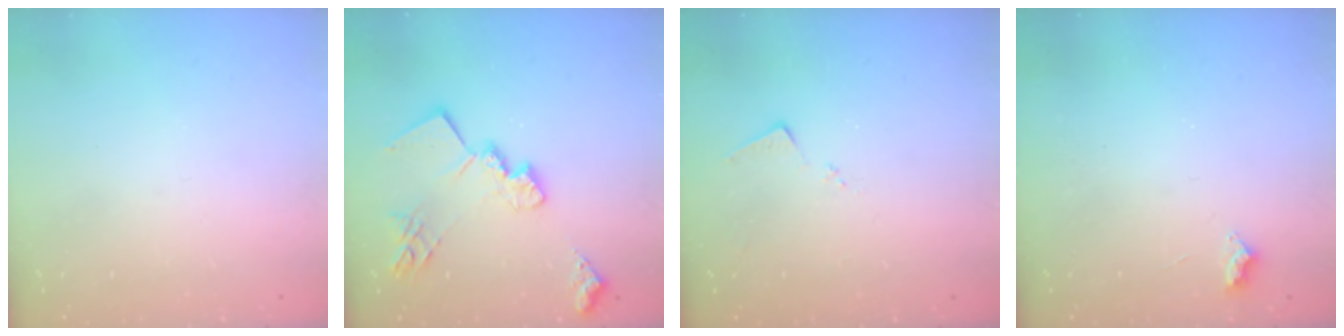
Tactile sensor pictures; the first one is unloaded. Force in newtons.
{"total": 18.8, "press": 18.7, "slide": 1.4}
{"total": 7.6, "press": 7.6, "slide": 0.2}
{"total": 2.4, "press": 2.4, "slide": 0.4}